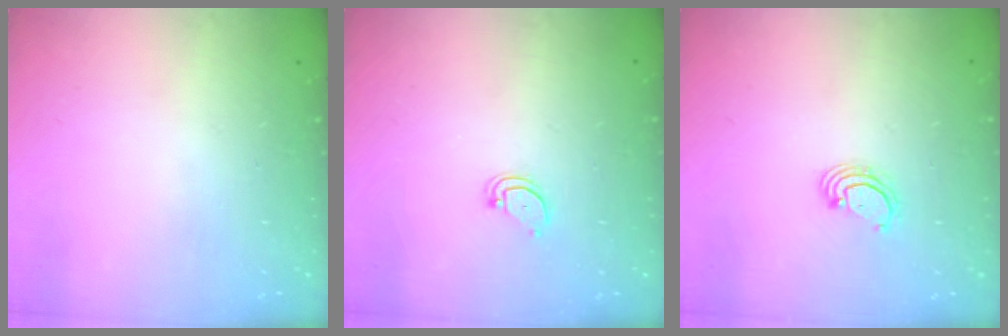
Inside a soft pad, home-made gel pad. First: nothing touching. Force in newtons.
{"total": 3.0, "press": 3.0, "slide": 0.3}
{"total": 2.6, "press": 2.6, "slide": 0.3}